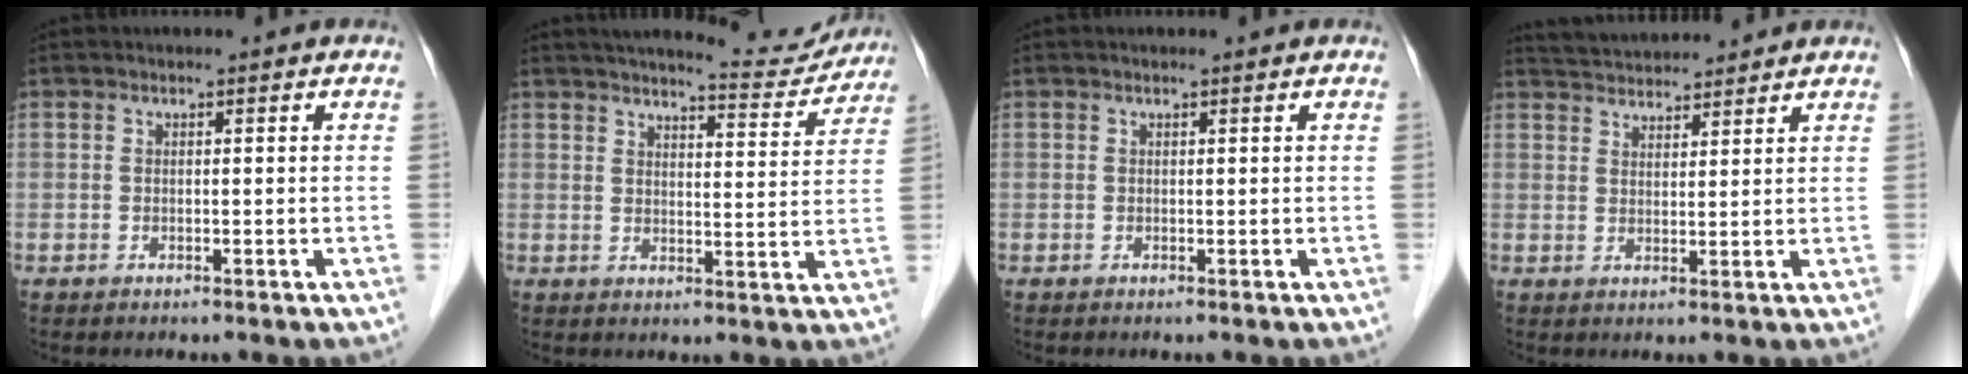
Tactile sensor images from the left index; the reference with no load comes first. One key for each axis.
{"total": 11.0, "fx": 10.6, "fy": 1.2, "fz": 3.0, "tx": -0.035, "ty": -0.008, "tz": 0.127}
{"total": 0.7, "fx": 0.6, "fy": 0.0, "fz": 0.3, "tx": -0.010, "ty": 0.007, "tz": 0.011}
{"total": 7.8, "fx": 7.5, "fy": 1.2, "fz": 1.5, "tx": -0.031, "ty": 0.031, "tz": 0.119}